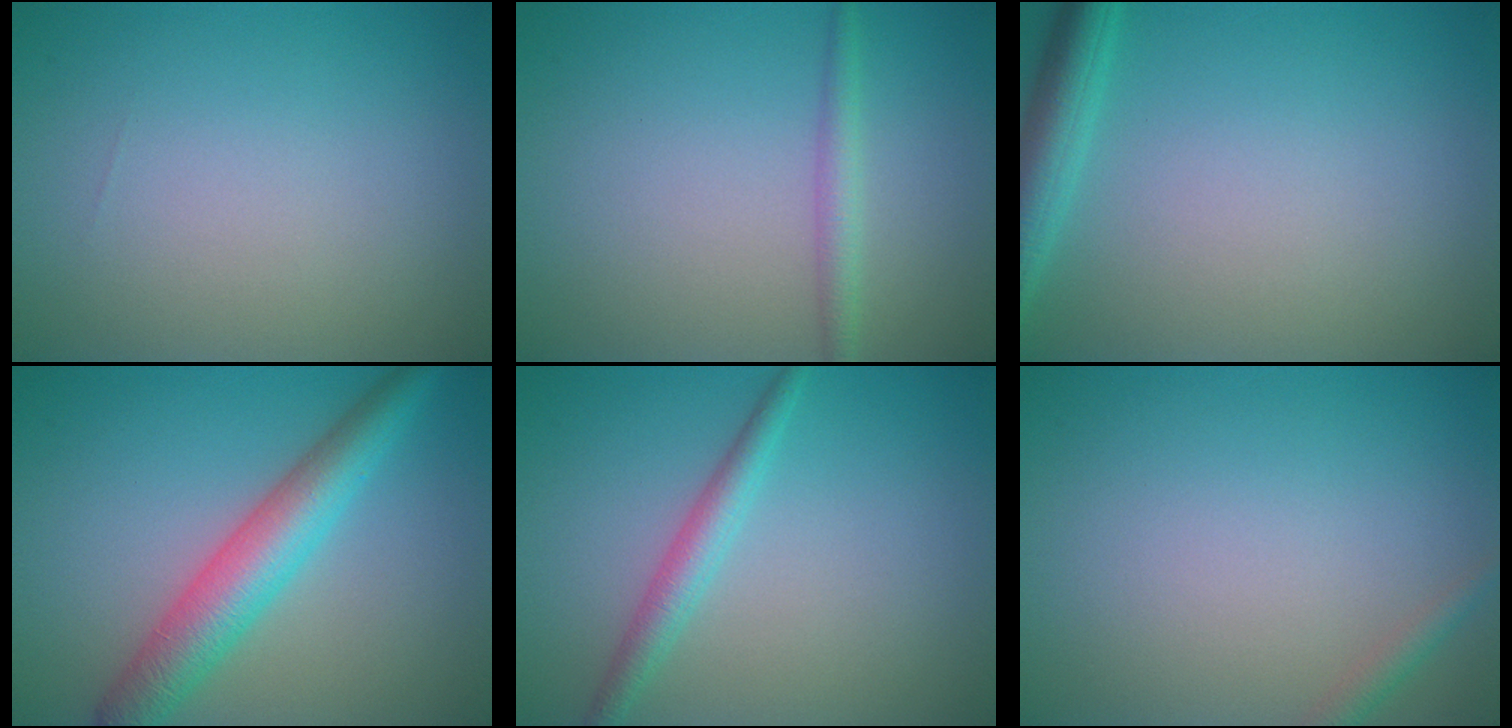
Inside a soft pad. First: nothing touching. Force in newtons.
{"total": 1.8, "press": 1.8, "slide": 0.0}
{"total": 3.5, "press": 3.5, "slide": 0.2}
{"total": 5.6, "press": 5.6, "slide": 0.1}
{"total": 2.4, "press": 2.4, "slide": 0.1}
{"total": 1.2, "press": 1.2, "slide": 0.0}